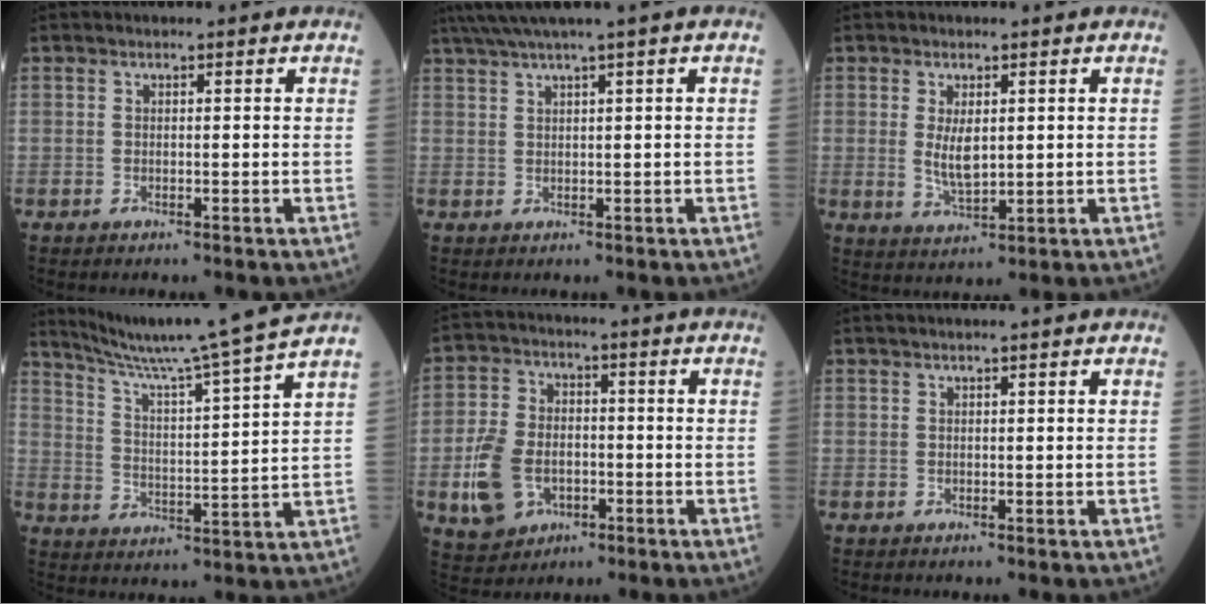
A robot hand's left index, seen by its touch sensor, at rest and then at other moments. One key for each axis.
{"total": 4.7, "fx": 3.3, "fy": -1.3, "fz": 3.0, "tx": -0.060, "ty": 0.016, "tz": 0.066}
{"total": 4.2, "fx": 0.7, "fy": 1.6, "fz": 3.8, "tx": -0.078, "ty": -0.010, "tz": 0.020}
{"total": 17.2, "fx": 14.8, "fy": -3.2, "fz": 8.2, "tx": -0.137, "ty": -0.036, "tz": 0.218}
{"total": 9.8, "fx": -3.0, "fy": 7.2, "fz": 6.1, "tx": -0.146, "ty": 0.009, "tz": -0.047}
{"total": 1.8, "fx": 1.5, "fy": -0.5, "fz": 0.8, "tx": -0.007, "ty": 0.017, "tz": 0.033}